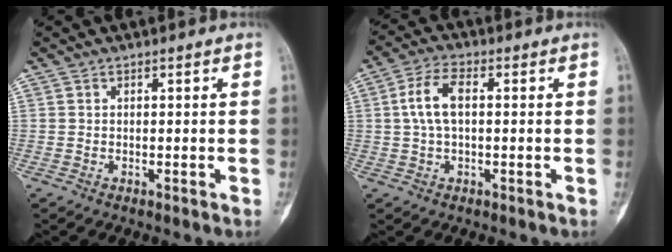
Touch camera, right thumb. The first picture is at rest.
{"total": 6.5, "force": [0.8, 3.2, 5.6], "torque": [-0.120, 0.018, 0.011]}